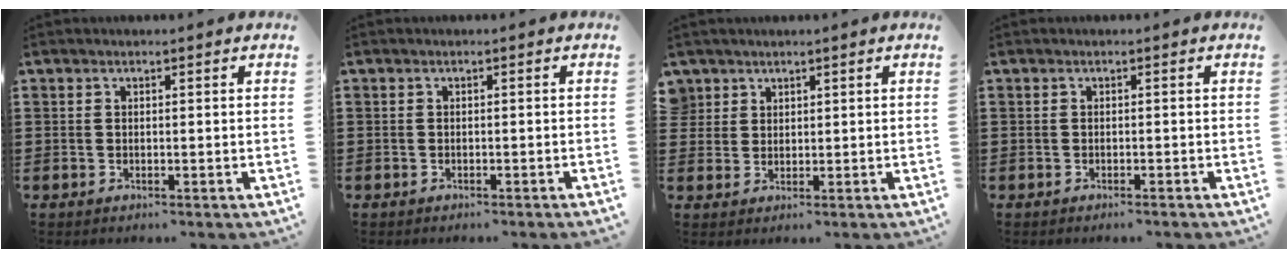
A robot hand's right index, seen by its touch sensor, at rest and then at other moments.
{"total": 0.7, "force": [-0.7, -0.1, 0.1], "torque": [-0.003, -0.003, -0.013]}
{"total": 2.7, "force": [1.7, 2.1, -0.2], "torque": [-0.007, 0.009, 0.032]}
{"total": 0.6, "force": [-0.6, -0.1, 0.2], "torque": [-0.005, -0.002, -0.011]}